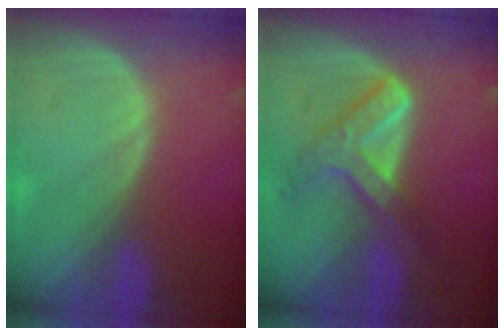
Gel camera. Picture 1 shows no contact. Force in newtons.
{"total": 7.2, "press": 6.2, "slide": 3.7}